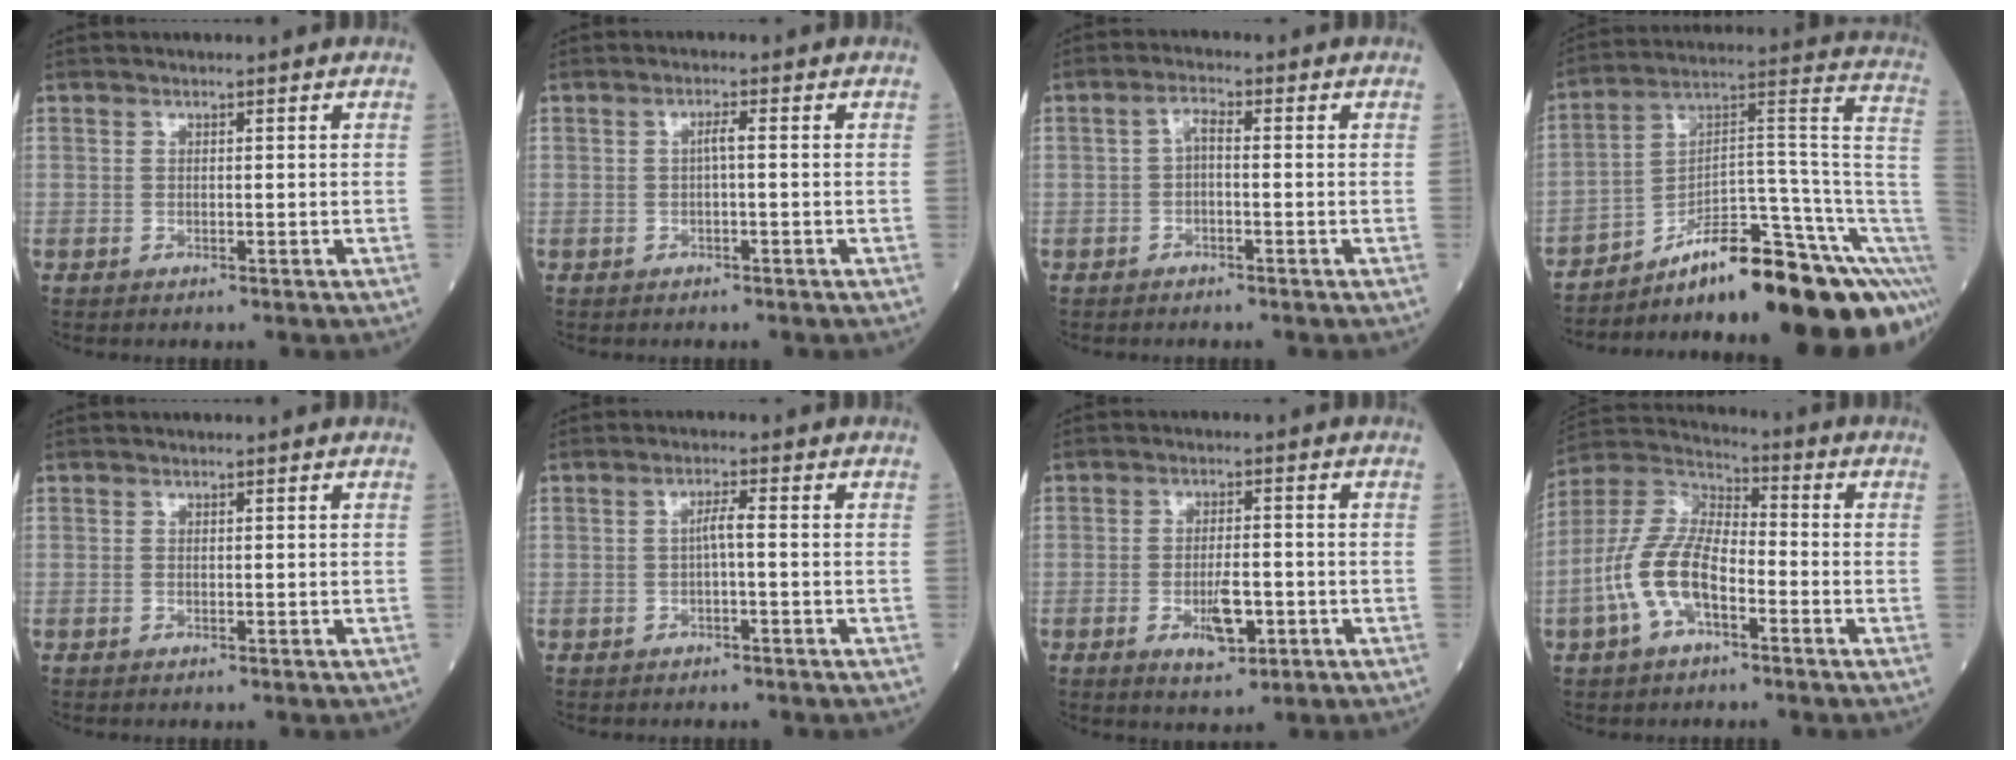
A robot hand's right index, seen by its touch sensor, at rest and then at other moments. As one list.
[{"total": 1.4, "force": [-0.1, 0.0, 1.4], "torque": [-0.025, 0.003, -0.001]}, {"total": 2.4, "force": [-0.3, 0.7, 2.3], "torque": [-0.040, 0.008, -0.006]}, {"total": 21.9, "force": [-14.6, 2.6, 16.1], "torque": [-0.130, 0.067, -0.214]}, {"total": 0.0}, {"total": 2.1, "force": [-0.3, 0.0, 2.1], "torque": [-0.035, 0.003, -0.006]}, {"total": 5.3, "force": [-1.8, 1.9, 4.6], "torque": [-0.083, -0.003, -0.022]}, {"total": 11.5, "force": [-4.1, 4.9, 9.6], "torque": [-0.221, 0.015, -0.084]}]